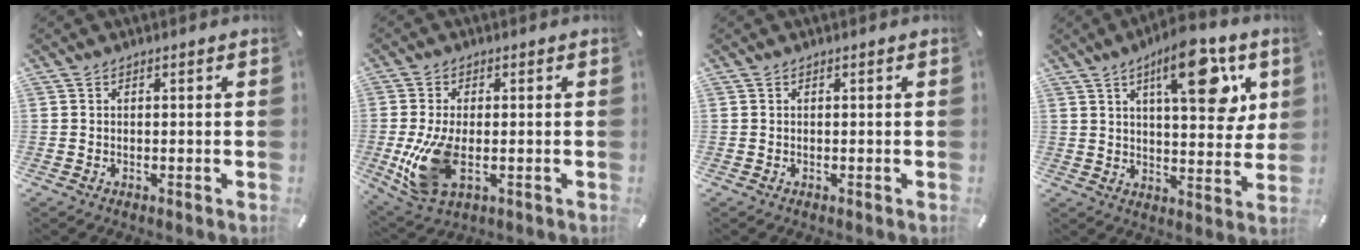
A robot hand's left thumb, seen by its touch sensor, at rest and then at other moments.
{"total": 12.0, "force": [-1.6, 6.6, 9.9], "torque": [-0.213, -0.022, -0.022]}
{"total": 0.0}
{"total": 16.3, "force": [8.0, 6.4, 12.7], "torque": [-0.167, -0.038, 0.122]}